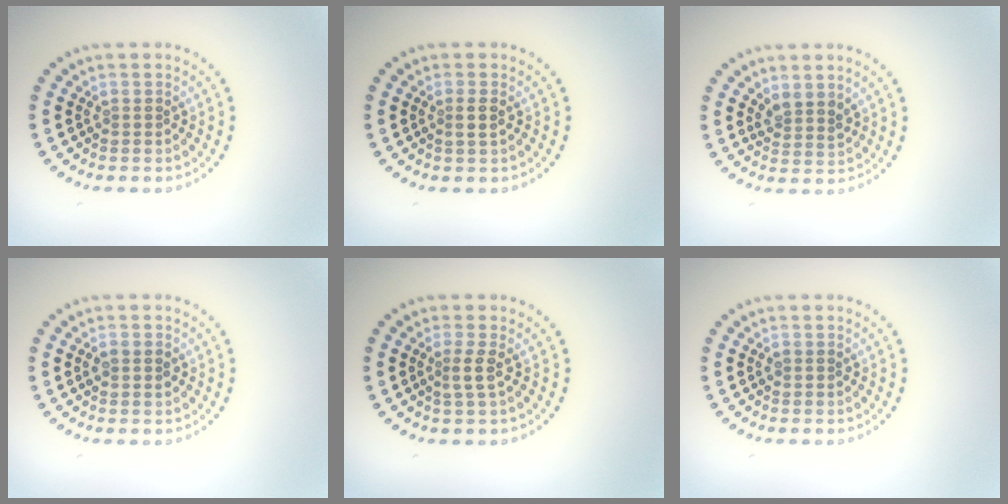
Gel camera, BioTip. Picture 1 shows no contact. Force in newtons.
{"total": 1.2, "press": 1.1, "slide": 0.5}
{"total": 1.9, "press": 1.5, "slide": 1.1}
{"total": 1.3, "press": 1.3, "slide": 0.1}
{"total": 1.6, "press": 1.1, "slide": 1.1}
{"total": 0.6, "press": 0.6, "slide": 0.2}